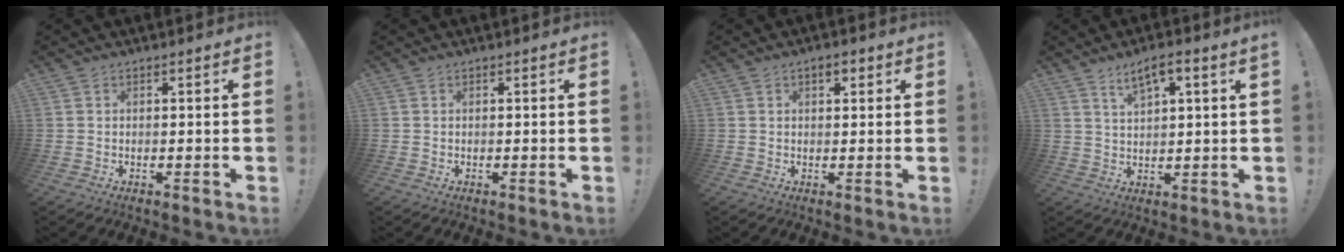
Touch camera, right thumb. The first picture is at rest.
{"total": 0.0}
{"total": 2.8, "force": [1.5, 1.3, 1.9], "torque": [-0.017, -0.004, 0.020]}
{"total": 5.4, "force": [3.4, 0.9, 4.1], "torque": [-0.068, -0.012, 0.055]}